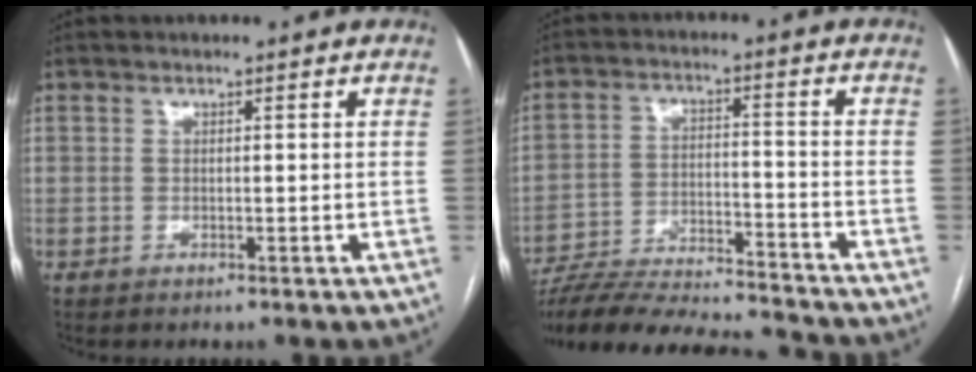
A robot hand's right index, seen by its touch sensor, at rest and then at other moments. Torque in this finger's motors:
{"motor_torque": [-0.20, -0.87, 0.08, 0.08]}